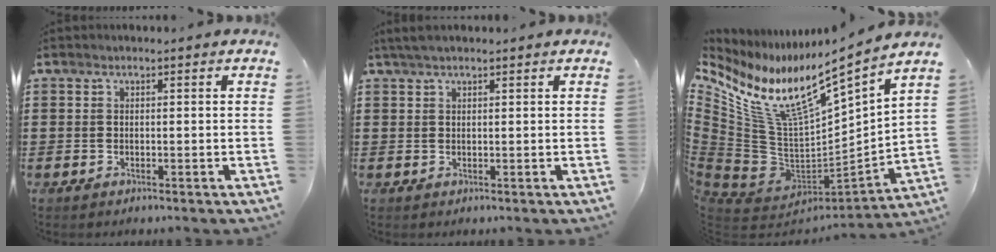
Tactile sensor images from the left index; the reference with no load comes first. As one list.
[{"total": 1.8, "force": [1.3, 0.3, 1.3], "torque": [-0.027, 0.002, 0.023]}, {"total": 12.7, "force": [6.9, 4.0, 9.8], "torque": [-0.237, -0.063, 0.108]}]